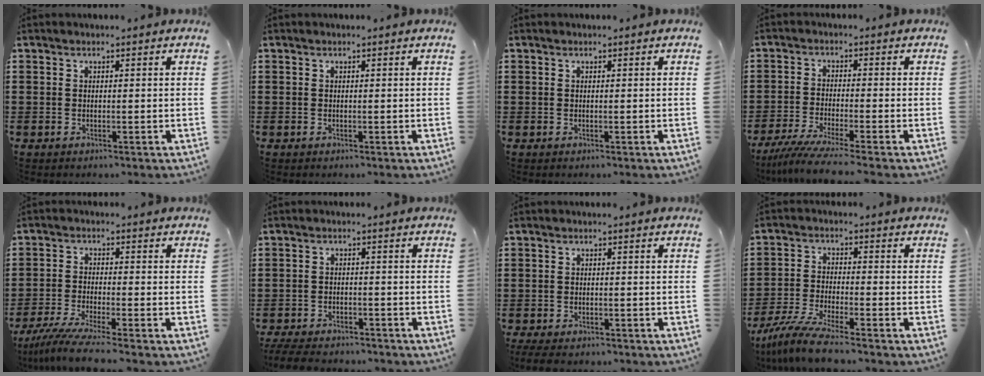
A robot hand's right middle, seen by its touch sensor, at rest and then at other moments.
{"total": 0.0}
{"total": 0.0}
{"total": 4.7, "force": [-4.1, -0.6, 2.3], "torque": [-0.062, -0.024, -0.080]}
{"total": 5.6, "force": [-4.7, -0.4, 3.1], "torque": [-0.079, -0.027, -0.093]}
{"total": 4.2, "force": [-4.1, 0.5, 0.6], "torque": [-0.024, -0.004, -0.086]}
{"total": 2.2, "force": [-2.1, 0.4, 0.4], "torque": [-0.018, -0.004, -0.046]}
{"total": 7.2, "force": [-6.3, -0.1, 3.5], "torque": [-0.085, -0.017, -0.124]}